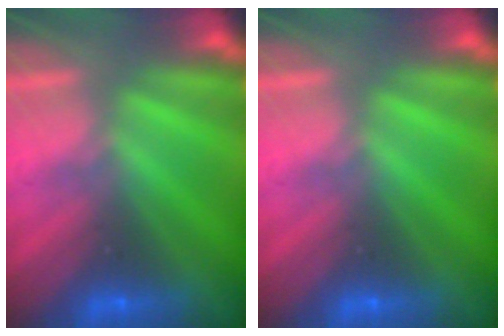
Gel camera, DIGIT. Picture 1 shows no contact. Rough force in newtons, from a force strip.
{"total": 0.0}